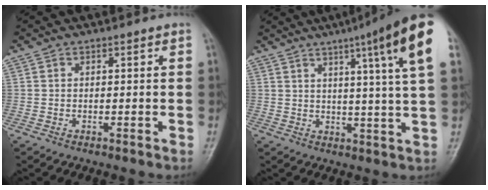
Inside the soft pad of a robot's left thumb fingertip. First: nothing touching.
{"total": 16.2, "force": [7.5, 0.6, 14.3], "torque": [-0.193, -0.024, 0.088]}